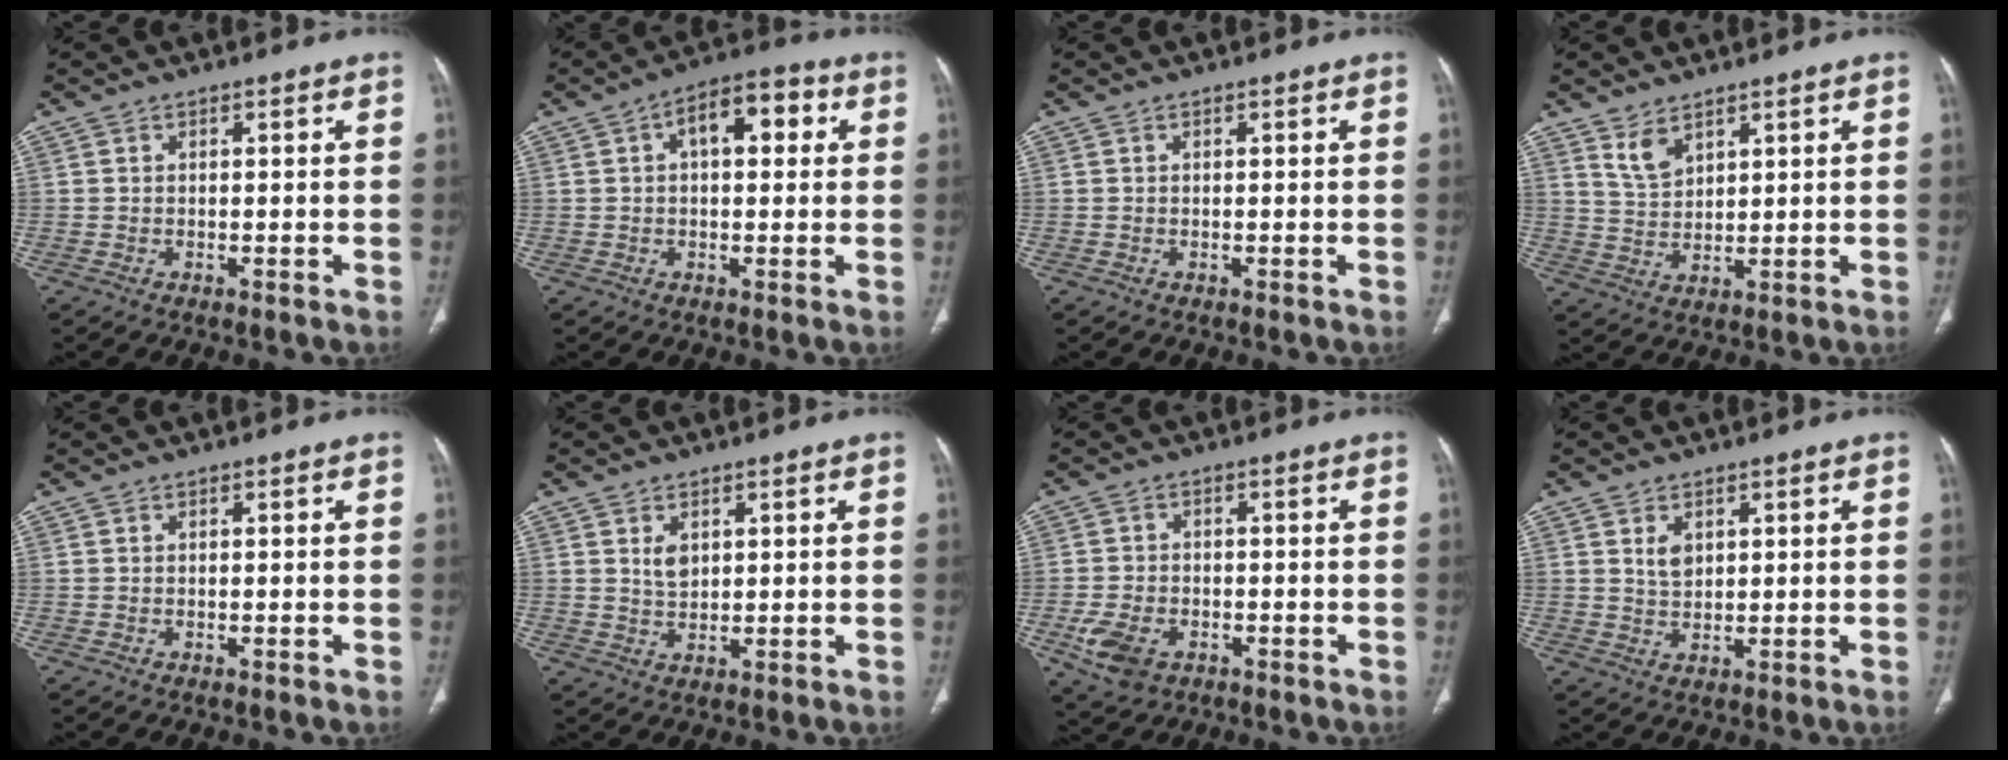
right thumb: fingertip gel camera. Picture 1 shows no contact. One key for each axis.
{"total": 9.1, "fx": 2.3, "fy": 4.7, "fz": 7.4, "tx": -0.091, "ty": 0.026, "tz": 0.028}
{"total": 0.0}
{"total": 4.6, "fx": 3.2, "fy": 2.3, "fz": 2.4, "tx": -0.037, "ty": -0.022, "tz": 0.071}
{"total": 0.0}
{"total": 3.2, "fx": 1.2, "fy": 2.1, "fz": 2.2, "tx": -0.032, "ty": -0.010, "tz": 0.028}
{"total": 7.0, "fx": -2.9, "fy": 4.7, "fz": 4.3, "tx": -0.089, "ty": 0.007, "tz": -0.045}
{"total": 3.3, "fx": 1.3, "fy": 2.1, "fz": 2.1, "tx": -0.031, "ty": -0.010, "tz": 0.030}